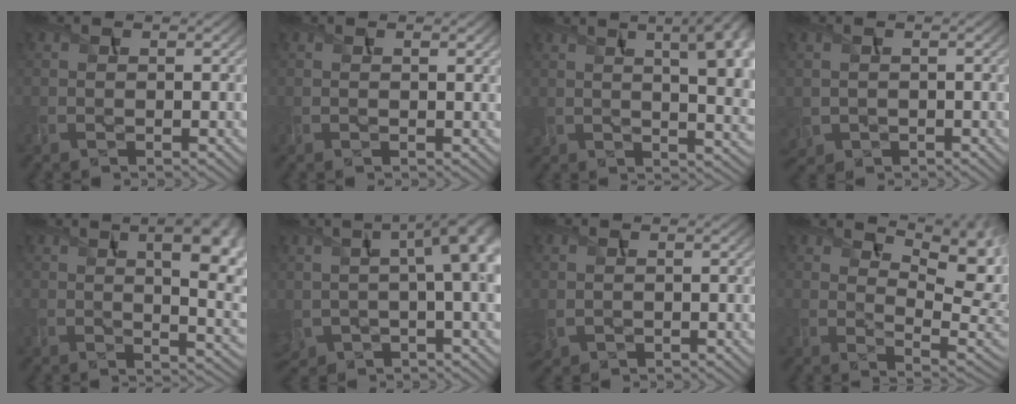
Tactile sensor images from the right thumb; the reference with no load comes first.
{"total": 1.1, "force": [0.7, 0.3, 0.9], "torque": [-0.015, 0.000, 0.012]}
{"total": 17.2, "force": [5.4, 7.6, 14.5], "torque": [-0.180, 0.051, 0.083]}
{"total": 1.9, "force": [-0.2, 1.9, 0.4], "torque": [-0.023, -0.014, -0.002]}
{"total": 14.4, "force": [3.8, 5.7, 12.7], "torque": [-0.155, 0.024, 0.059]}
{"total": 12.9, "force": [1.3, 6.2, 11.2], "torque": [-0.198, -0.006, 0.034]}
{"total": 1.4, "force": [0.1, 1.1, 0.9], "torque": [-0.033, -0.004, 0.005]}
{"total": 13.0, "force": [6.3, 5.7, 9.8], "torque": [-0.163, 0.021, 0.107]}